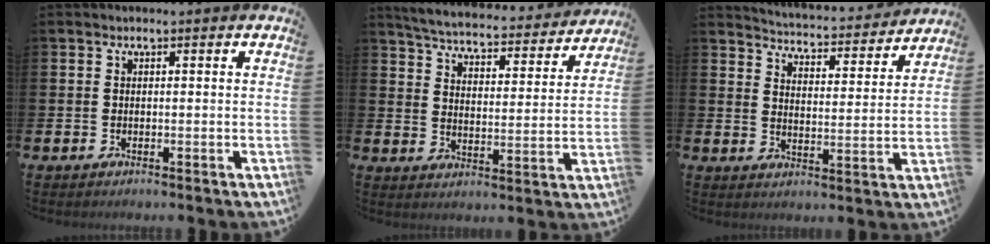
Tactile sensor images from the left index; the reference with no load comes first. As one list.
[{"total": 5.2, "force": [5.0, 0.5, 1.1], "torque": [-0.048, -0.042, 0.082]}, {"total": 4.4, "force": [4.4, 0.3, 0.4], "torque": [-0.022, -0.043, 0.070]}]